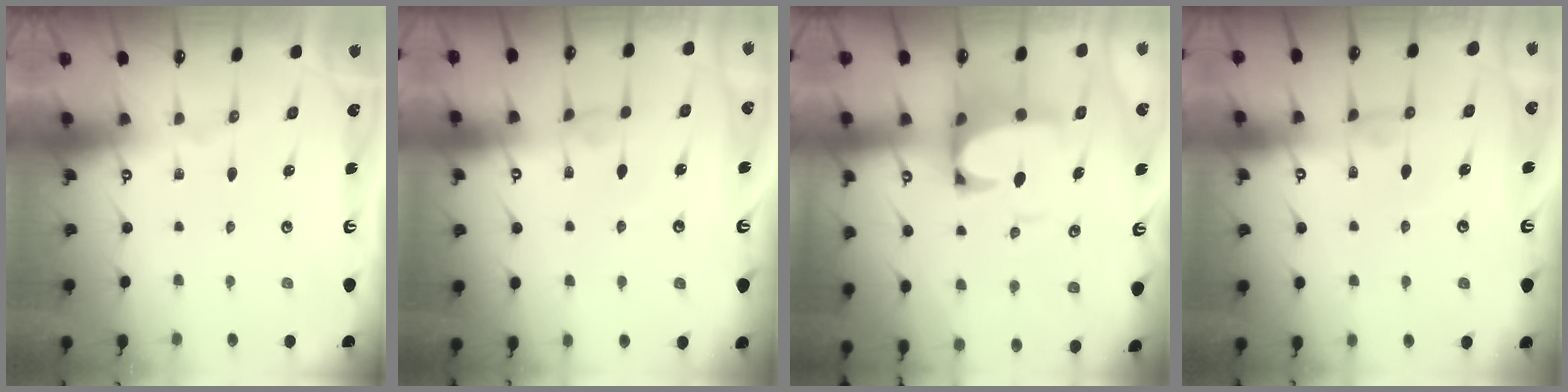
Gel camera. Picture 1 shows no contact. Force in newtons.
{"total": 2.0, "press": 1.9, "slide": 0.3}
{"total": 5.8, "press": 5.7, "slide": 1.3}
{"total": 1.0, "press": 0.7, "slide": 0.7}